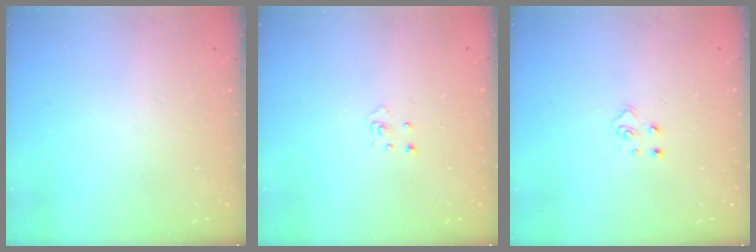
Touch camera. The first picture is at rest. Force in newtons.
{"total": 2.8, "press": 2.8, "slide": 0.3}
{"total": 4.8, "press": 4.8, "slide": 0.5}